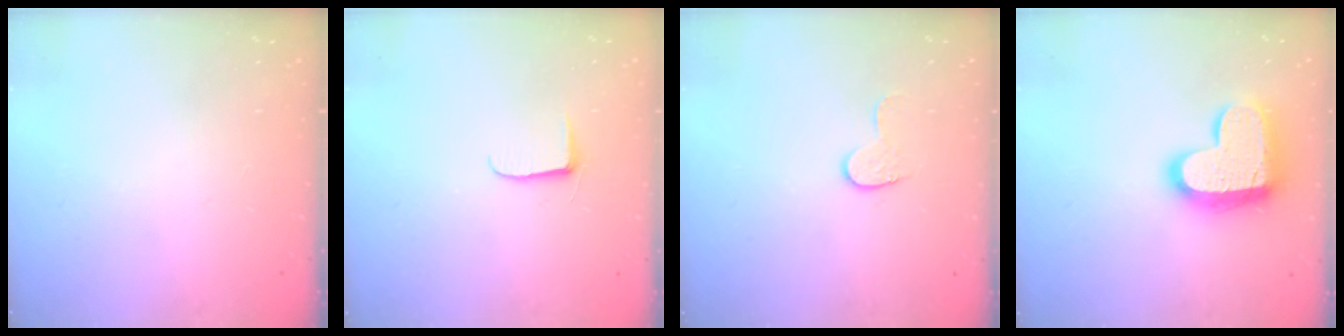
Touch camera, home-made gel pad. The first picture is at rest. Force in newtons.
{"total": 5.1, "press": 5.1, "slide": 0.5}
{"total": 6.2, "press": 6.2, "slide": 0.6}
{"total": 17.1, "press": 17.0, "slide": 1.2}